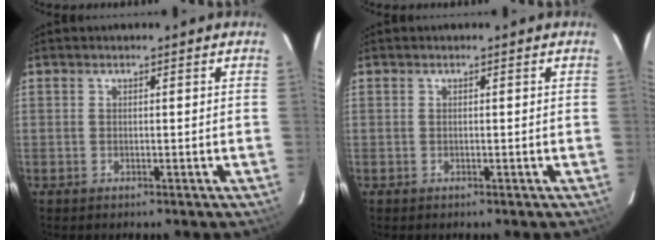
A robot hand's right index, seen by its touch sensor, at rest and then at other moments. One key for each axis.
{"total": 0.0}